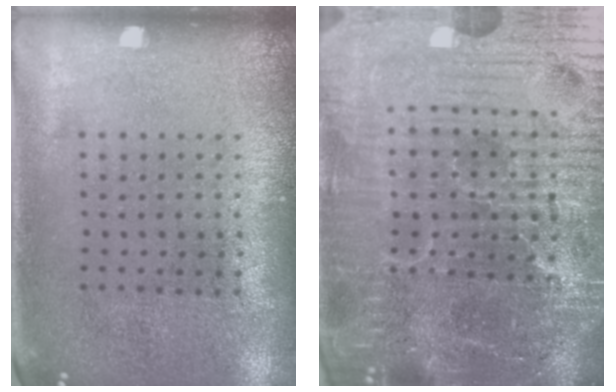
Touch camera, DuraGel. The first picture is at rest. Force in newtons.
{"total": 7.4, "press": 6.6, "slide": 3.4}